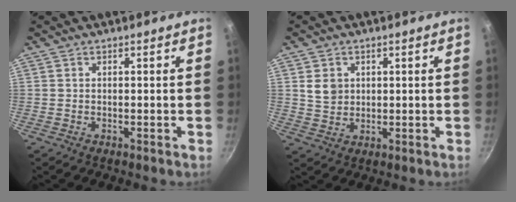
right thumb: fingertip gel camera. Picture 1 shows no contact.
{"total": 4.3, "force": [1.3, 3.6, 2.1], "torque": [-0.021, -0.008, 0.029]}